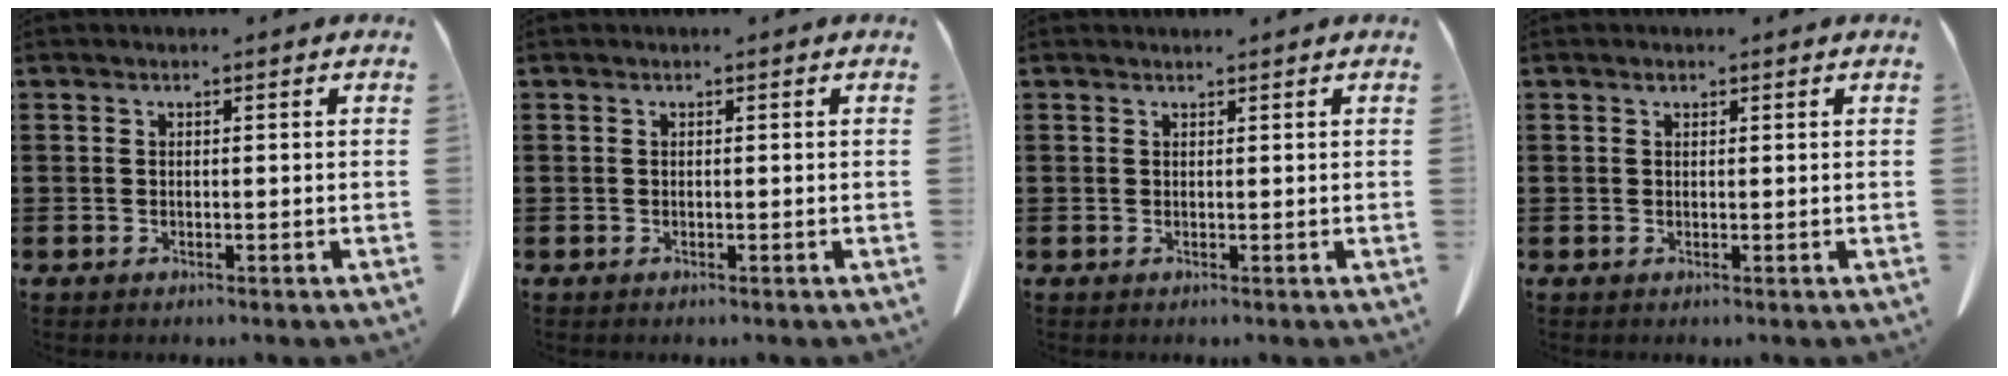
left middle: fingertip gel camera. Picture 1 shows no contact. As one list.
[{"total": 0.0}, {"total": 0.6, "force": [0.6, 0.0, 0.1], "torque": [-0.004, -0.001, 0.012]}, {"total": 0.5, "force": [0.3, 0.3, 0.3], "torque": [-0.007, 0.002, 0.005]}]